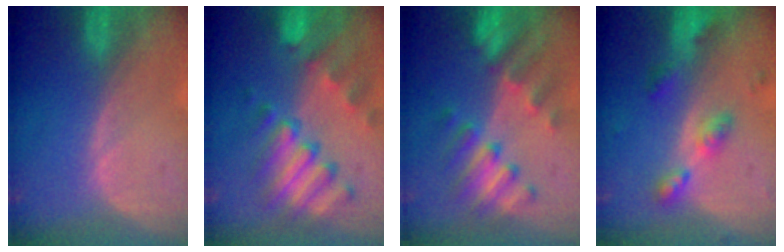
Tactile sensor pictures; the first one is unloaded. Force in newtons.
{"total": 10.4, "press": 8.9, "slide": 5.3}
{"total": 7.8, "press": 7.7, "slide": 0.8}
{"total": 5.3, "press": 5.2, "slide": 0.9}